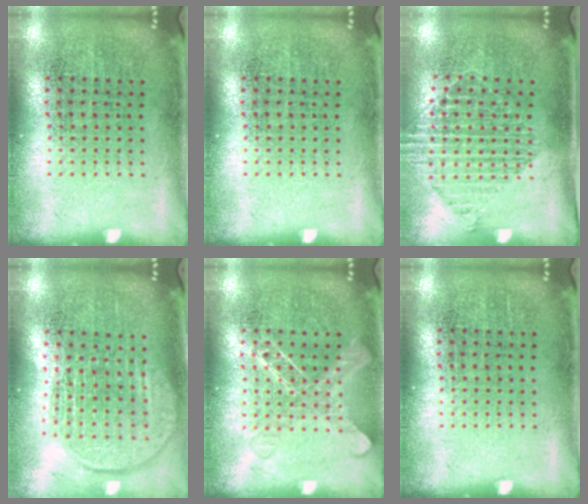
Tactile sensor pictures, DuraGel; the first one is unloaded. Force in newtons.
{"total": 0.0}
{"total": 1.3, "press": 1.1, "slide": 0.7}
{"total": 1.9, "press": 1.6, "slide": 0.9}
{"total": 2.0, "press": 1.9, "slide": 0.3}
{"total": 0.0}